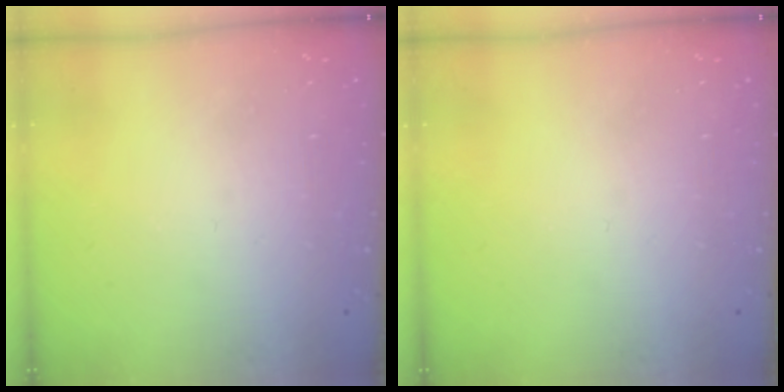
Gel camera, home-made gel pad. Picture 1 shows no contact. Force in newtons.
{"total": 0.0}